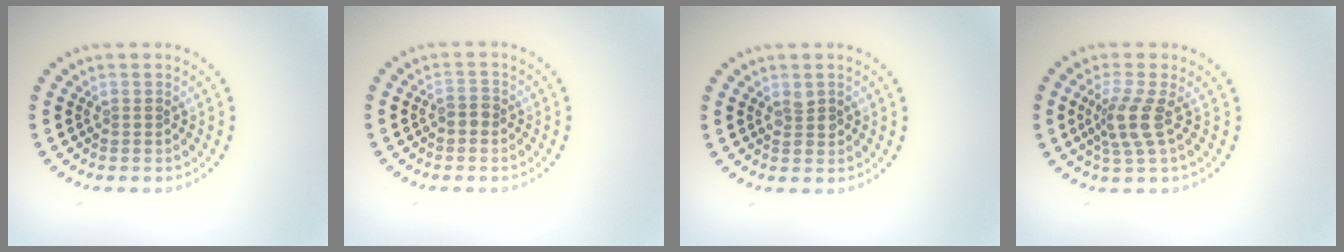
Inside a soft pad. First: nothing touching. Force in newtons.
{"total": 1.1, "press": 1.0, "slide": 0.5}
{"total": 1.1, "press": 1.0, "slide": 0.2}
{"total": 2.9, "press": 2.2, "slide": 1.9}